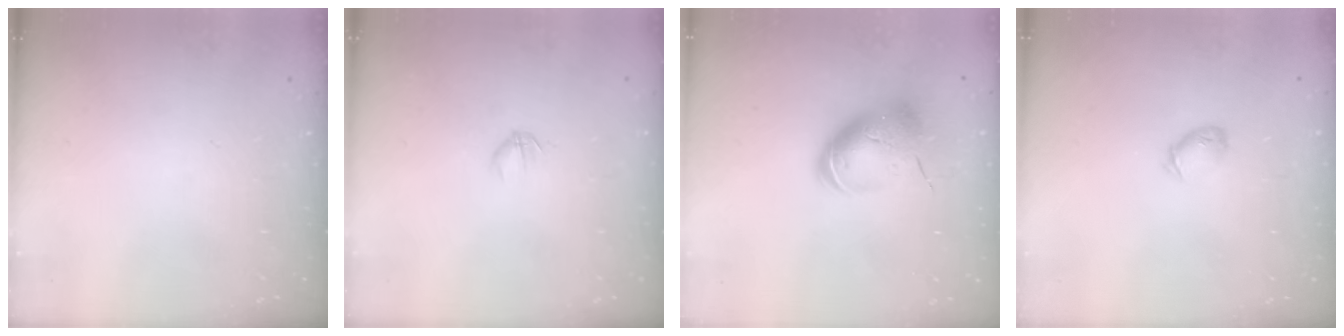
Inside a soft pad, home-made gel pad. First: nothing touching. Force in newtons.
{"total": 2.7, "press": 2.6, "slide": 0.8}
{"total": 11.8, "press": 11.6, "slide": 2.0}
{"total": 4.6, "press": 4.5, "slide": 0.9}